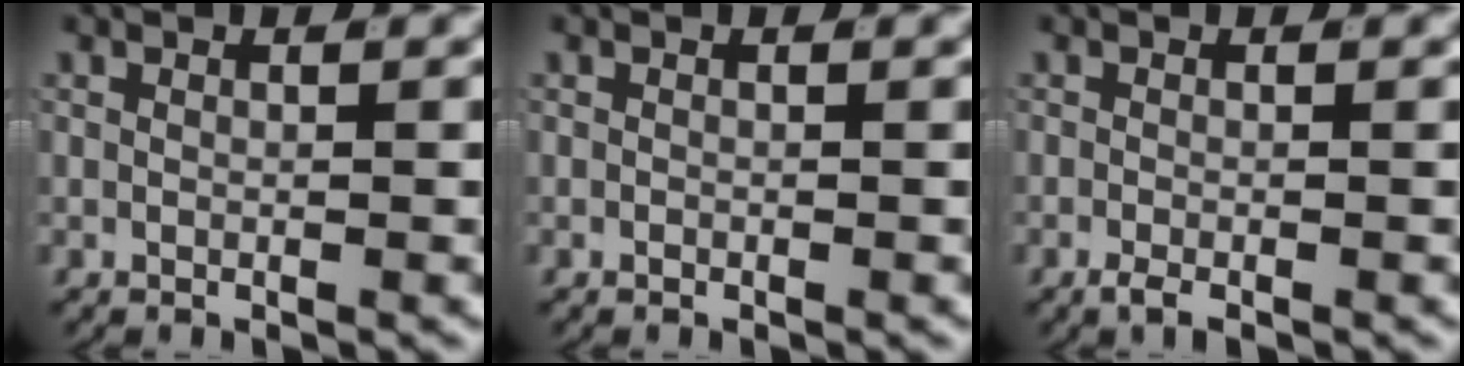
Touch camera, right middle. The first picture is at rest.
{"total": 0.0}
{"total": 1.7, "force": [-1.3, 0.7, 0.8], "torque": [-0.015, -0.005, -0.022]}